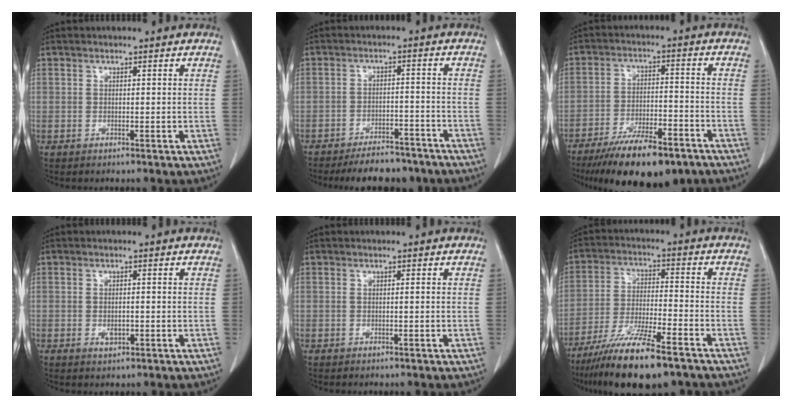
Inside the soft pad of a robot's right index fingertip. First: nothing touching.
{"total": 8.8, "force": [-7.7, 3.0, 3.2], "torque": [-0.039, -0.001, -0.109]}
{"total": 15.4, "force": [-11.5, 4.2, 9.3], "torque": [-0.144, -0.016, -0.182]}
{"total": 1.7, "force": [-0.4, 1.0, 1.3], "torque": [-0.026, -0.002, -0.003]}
{"total": 0.0}
{"total": 14.0, "force": [-10.1, 1.9, 9.5], "torque": [-0.185, -0.037, -0.175]}